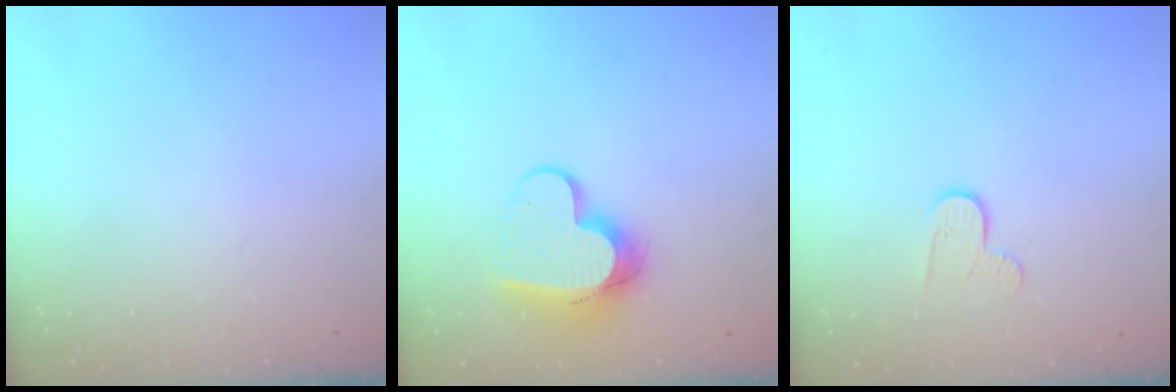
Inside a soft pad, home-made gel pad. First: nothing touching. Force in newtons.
{"total": 11.5, "press": 11.4, "slide": 1.2}
{"total": 5.9, "press": 5.9, "slide": 0.6}